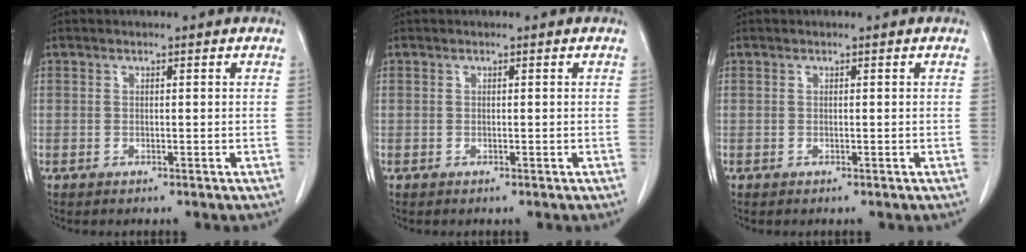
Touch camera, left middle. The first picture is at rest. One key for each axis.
{"total": 0.0}
{"total": 0.0}